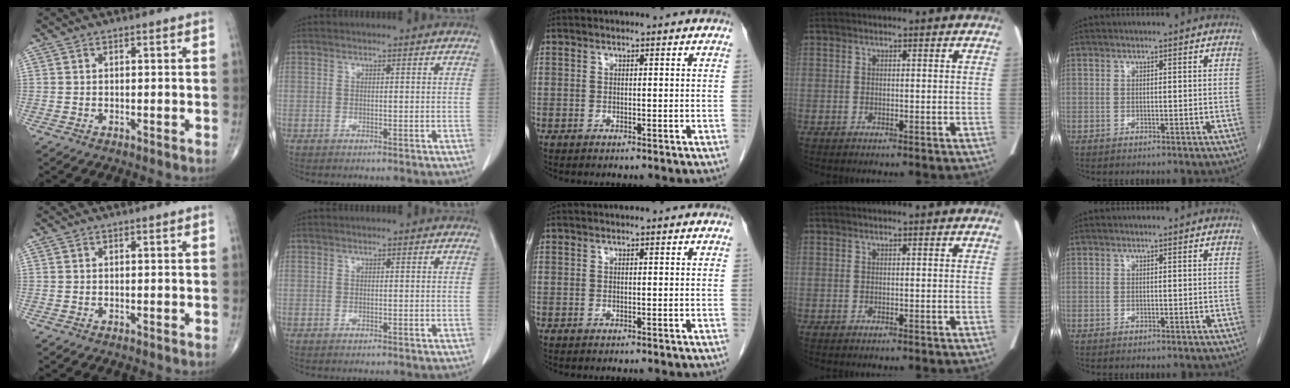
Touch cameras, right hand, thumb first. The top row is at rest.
{}